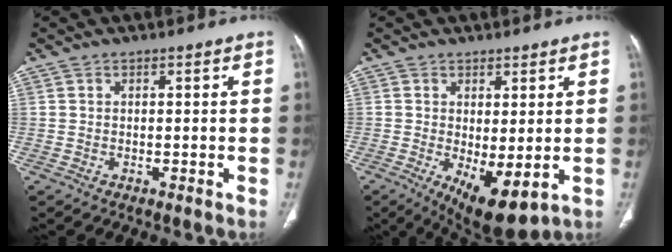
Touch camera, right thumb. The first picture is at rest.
{"total": 8.7, "force": [-1.5, 3.5, 7.9], "torque": [-0.125, -0.020, -0.007]}